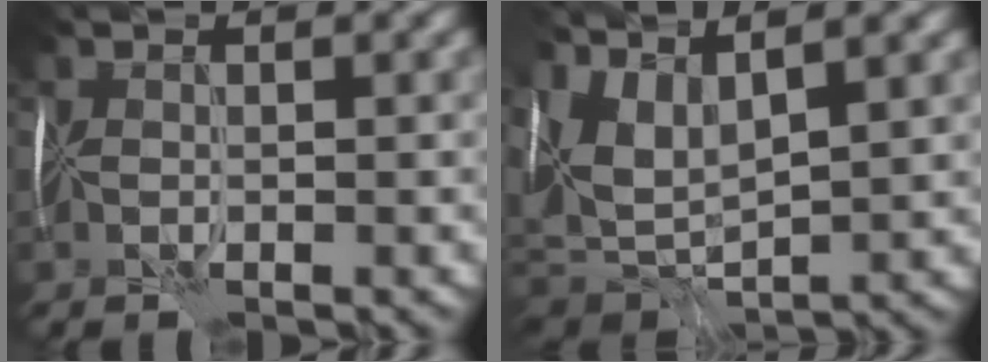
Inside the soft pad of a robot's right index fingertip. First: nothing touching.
{"total": 6.7, "force": [2.9, 3.1, 5.2], "torque": [-0.118, -0.001, 0.060]}